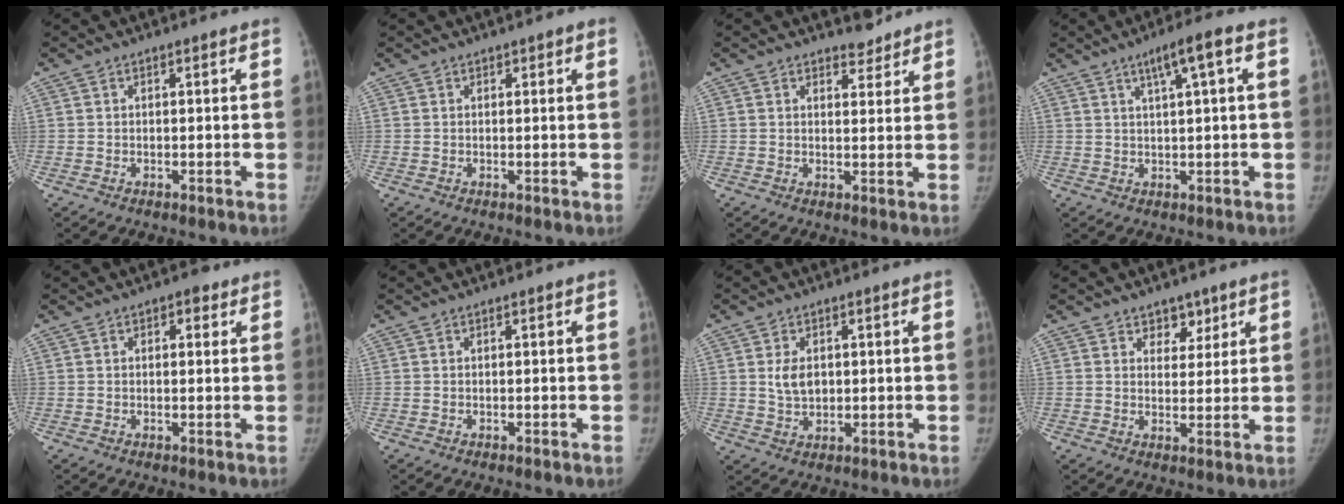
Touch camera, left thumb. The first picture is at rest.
{"total": 1.6, "force": [0.9, 0.5, 1.2], "torque": [-0.015, 0.005, 0.011]}
{"total": 3.4, "force": [2.9, 1.5, 0.8], "torque": [0.010, -0.021, 0.042]}
{"total": 6.3, "force": [2.6, 0.4, 5.8], "torque": [-0.100, 0.007, 0.042]}
{"total": 2.8, "force": [1.4, 1.5, 1.9], "torque": [-0.012, -0.001, 0.015]}
{"total": 0.0}
{"total": 4.8, "force": [0.8, 3.3, 3.4], "torque": [-0.048, -0.005, 0.020]}
{"total": 4.5, "force": [3.0, 3.0, 1.6], "torque": [0.010, -0.019, 0.047]}